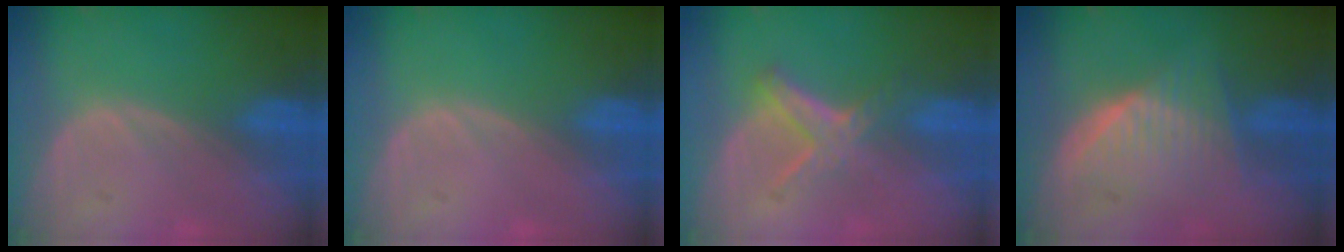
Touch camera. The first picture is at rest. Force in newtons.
{"total": 0.0}
{"total": 4.9, "press": 4.8, "slide": 0.8}
{"total": 6.1, "press": 6.0, "slide": 1.0}